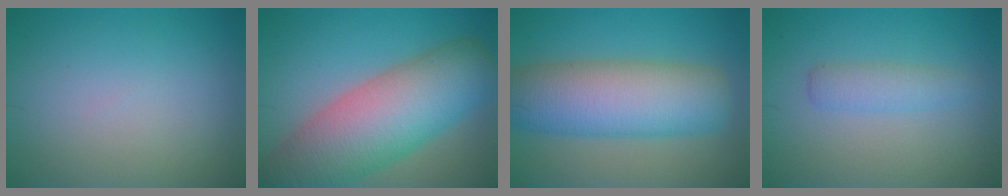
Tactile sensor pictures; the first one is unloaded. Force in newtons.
{"total": 11.9, "press": 11.9, "slide": 0.6}
{"total": 9.8, "press": 9.8, "slide": 0.4}
{"total": 2.1, "press": 2.1, "slide": 0.1}